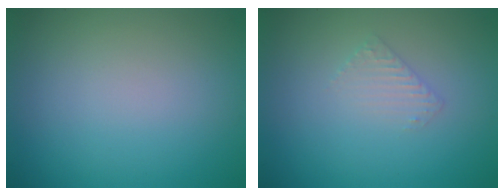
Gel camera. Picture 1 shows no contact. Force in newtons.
{"total": 1.3, "press": 1.3, "slide": 0.3}